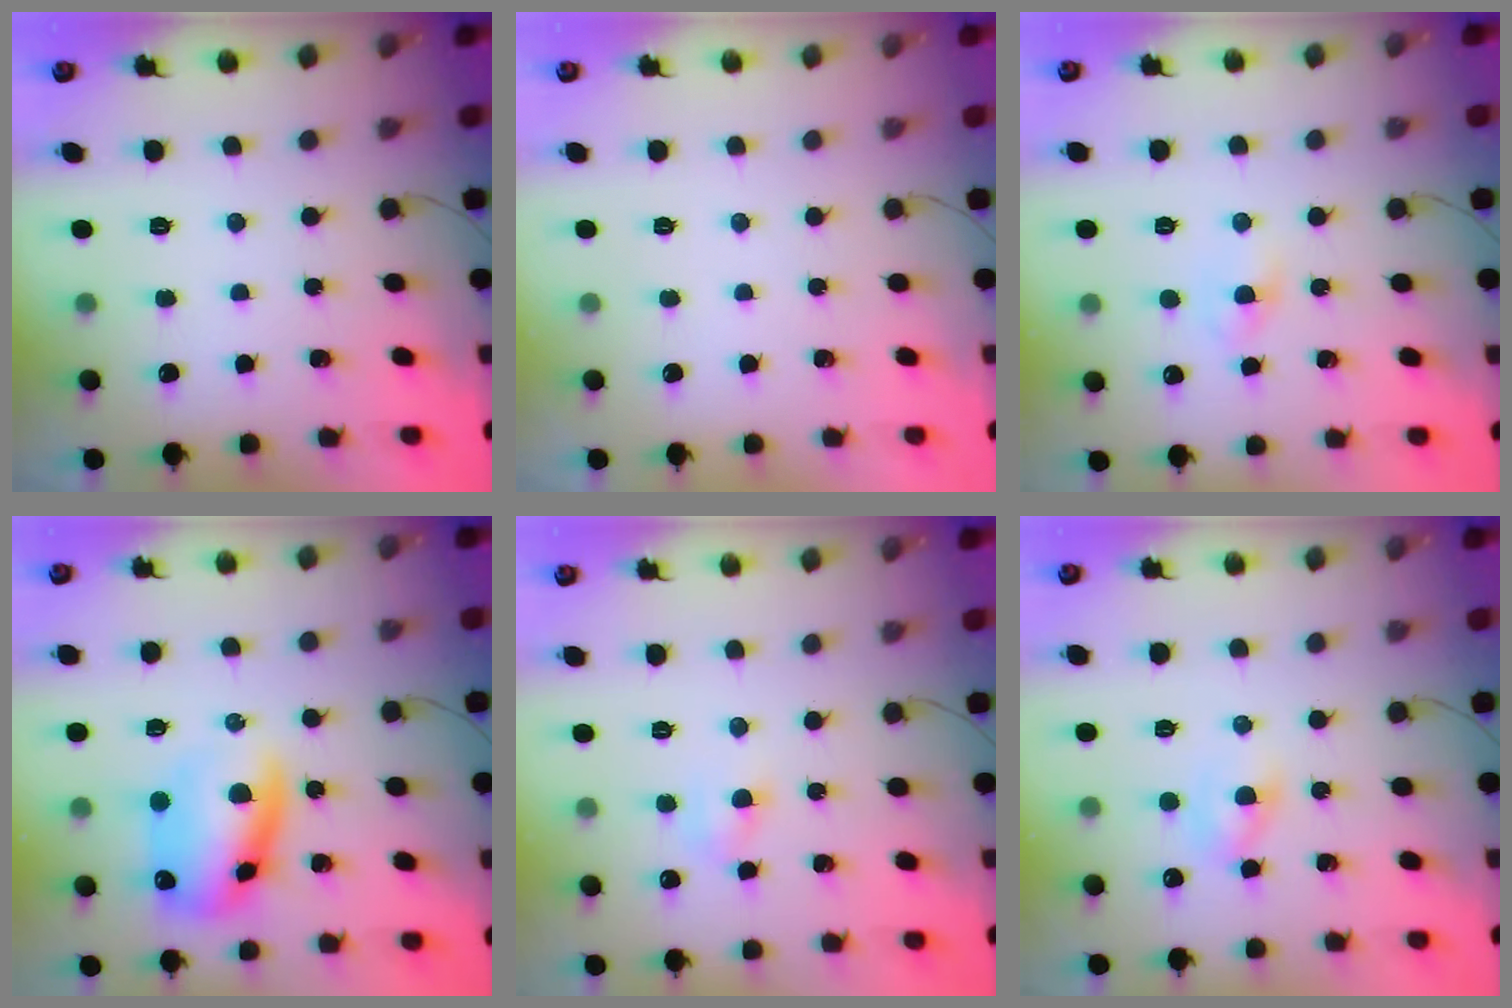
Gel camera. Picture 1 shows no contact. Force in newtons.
{"total": 0.0}
{"total": 2.1, "press": 1.8, "slide": 1.0}
{"total": 12.6, "press": 12.3, "slide": 2.9}
{"total": 4.1, "press": 3.9, "slide": 1.2}
{"total": 2.4, "press": 2.2, "slide": 1.0}